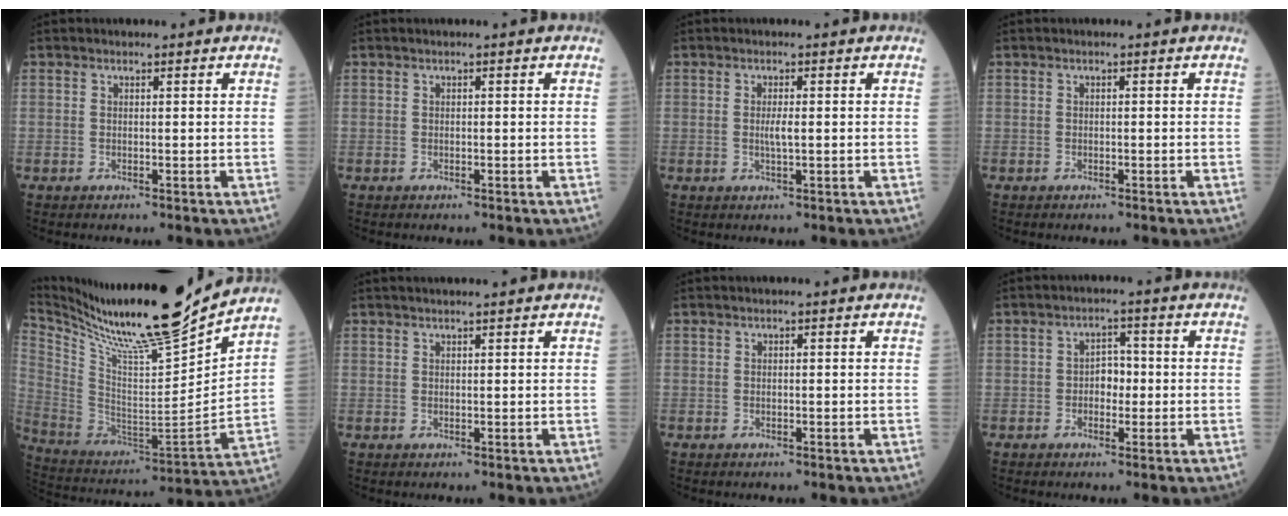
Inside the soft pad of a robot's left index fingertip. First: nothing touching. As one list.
[{"total": 0.0}, {"total": 1.7, "force": [-0.2, 0.0, 1.7], "torque": [-0.034, -0.005, -0.005]}, {"total": 0.0}, {"total": 22.4, "force": [19.2, -0.3, 11.5], "torque": [-0.219, -0.052, 0.328]}, {"total": 3.3, "force": [2.9, 0.0, 1.6], "torque": [-0.014, 0.020, 0.041]}, {"total": 0.0}, {"total": 2.9, "force": [-0.6, 1.8, 2.2], "torque": [-0.027, 0.007, -0.016]}]